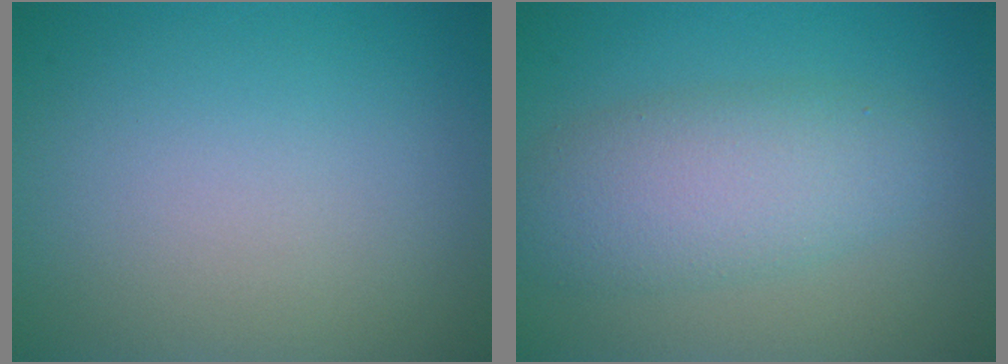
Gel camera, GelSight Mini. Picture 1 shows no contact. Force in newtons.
{"total": 5.3, "press": 5.3, "slide": 0.3}